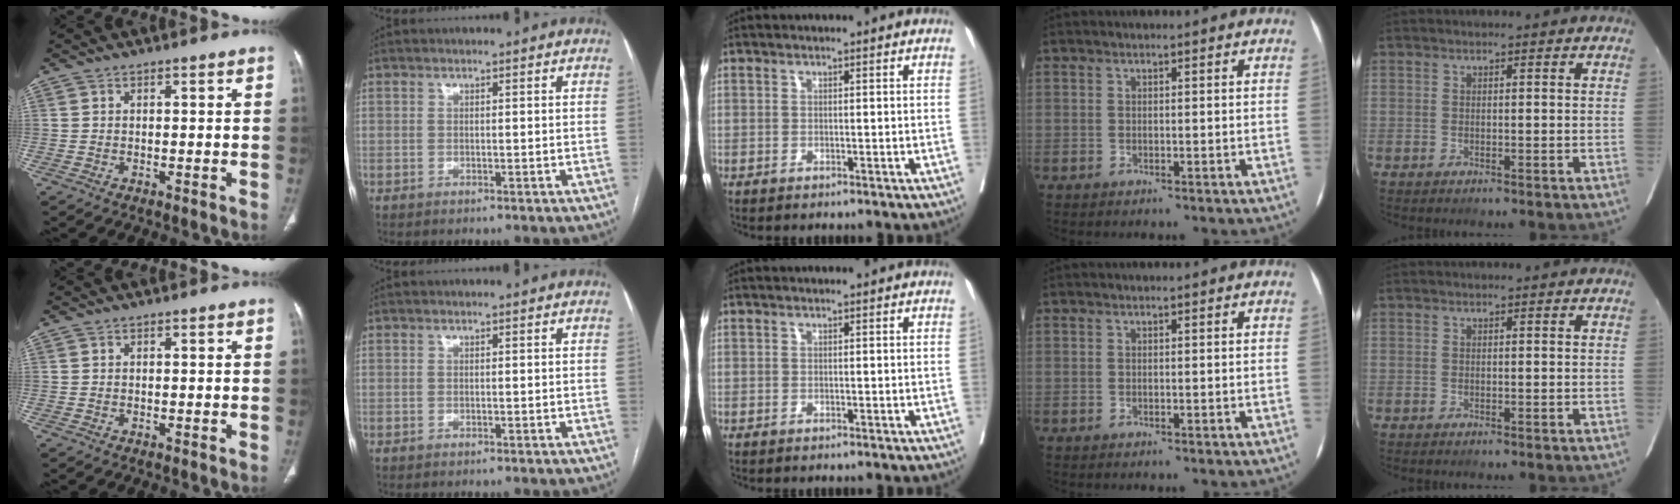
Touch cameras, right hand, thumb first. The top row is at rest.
{}